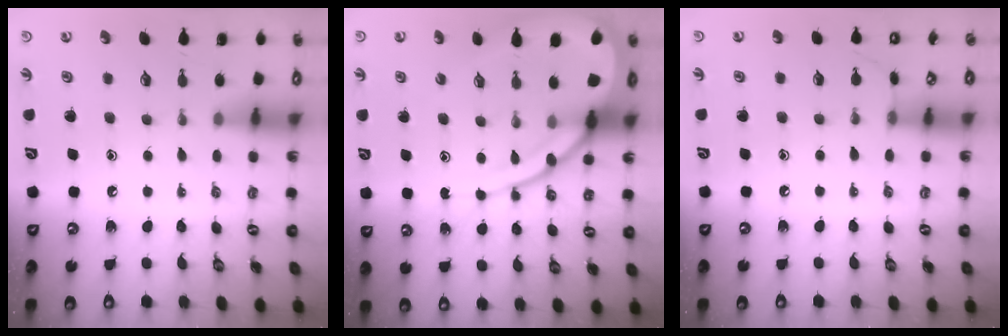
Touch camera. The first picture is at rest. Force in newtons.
{"total": 13.9, "press": 13.8, "slide": 1.3}
{"total": 3.8, "press": 3.8, "slide": 0.4}